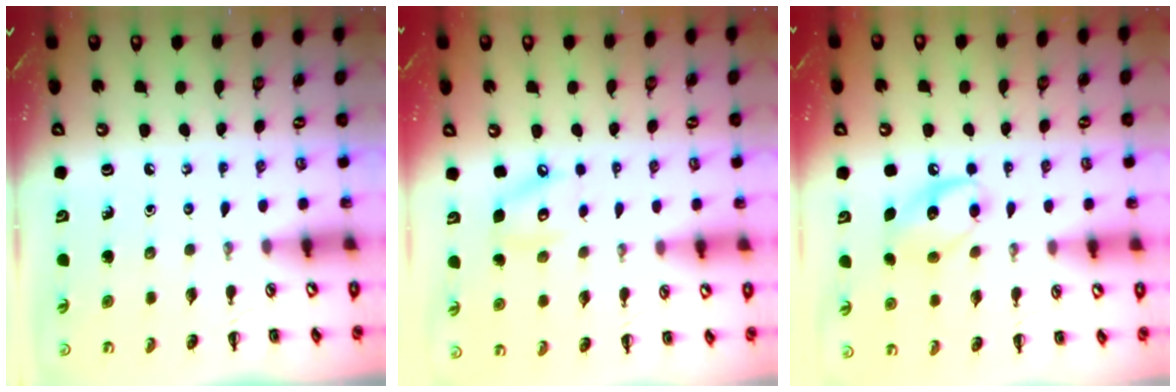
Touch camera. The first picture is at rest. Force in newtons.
{"total": 7.0, "press": 7.0, "slide": 1.0}
{"total": 11.5, "press": 11.5, "slide": 1.3}